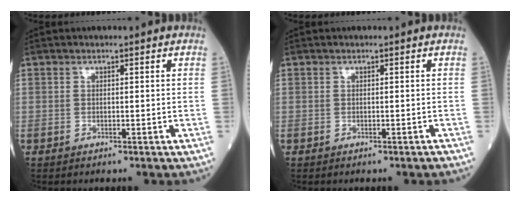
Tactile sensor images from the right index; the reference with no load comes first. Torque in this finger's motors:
{"motor_torque": [0.00, 0.00, 0.00, 0.02]}